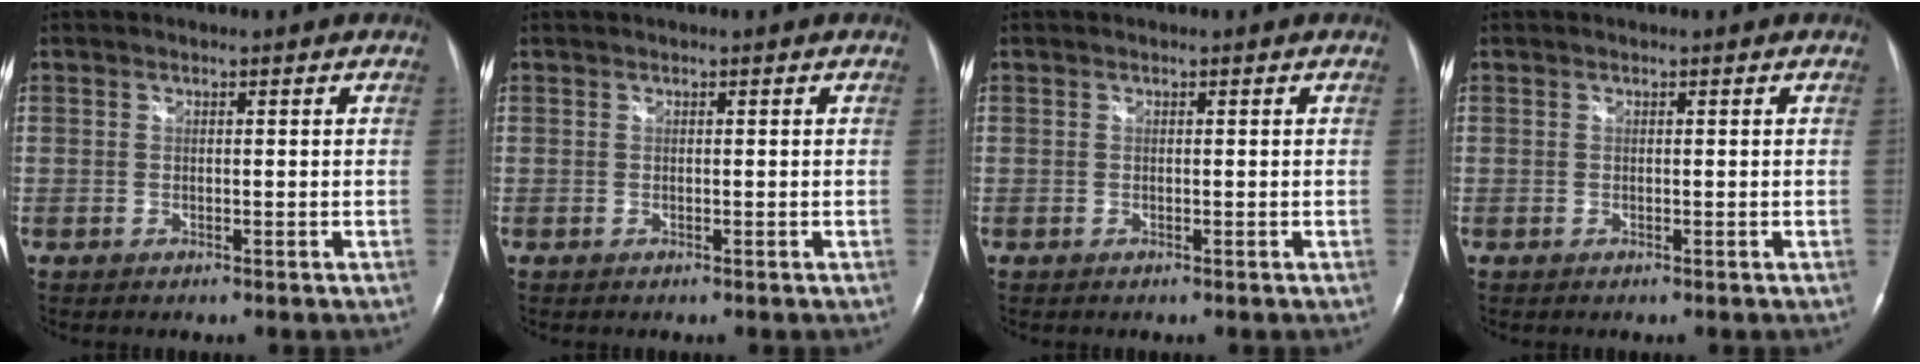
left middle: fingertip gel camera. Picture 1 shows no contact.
{"total": 0.0}
{"total": 0.0}
{"total": 0.0}